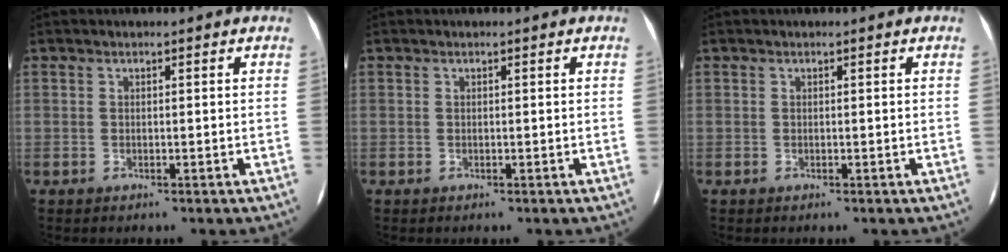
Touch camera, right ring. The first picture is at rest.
{"total": 0.0}
{"total": 0.0}